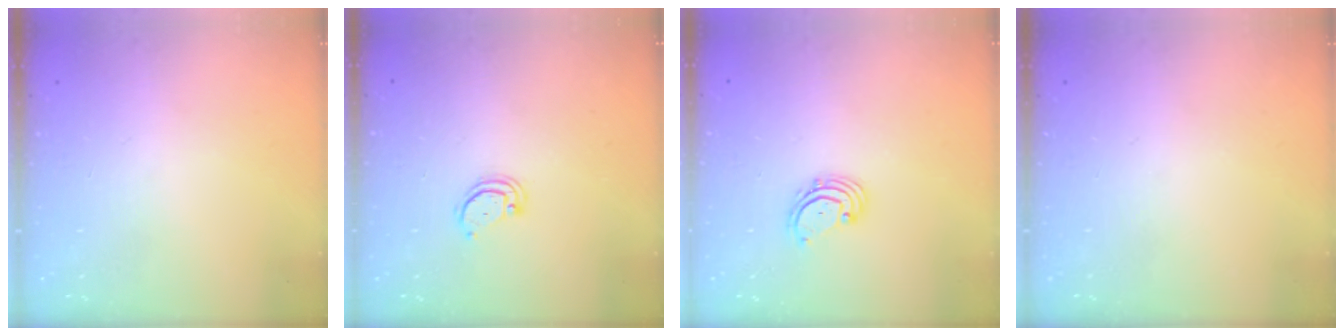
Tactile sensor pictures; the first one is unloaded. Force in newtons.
{"total": 2.9, "press": 2.9, "slide": 0.2}
{"total": 2.2, "press": 2.1, "slide": 0.7}
{"total": 0.0}